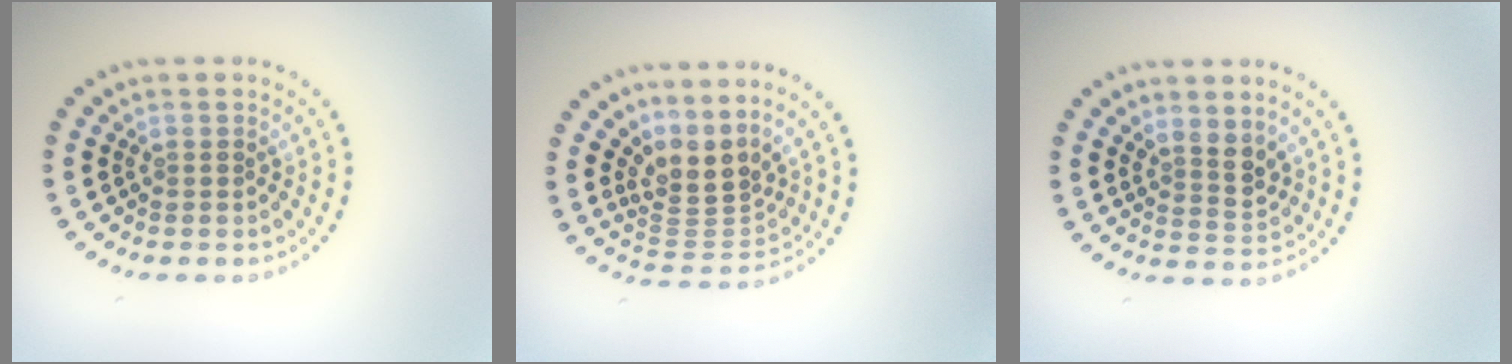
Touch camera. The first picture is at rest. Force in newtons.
{"total": 3.5, "press": 2.4, "slide": 2.5}
{"total": 2.3, "press": 1.8, "slide": 1.4}